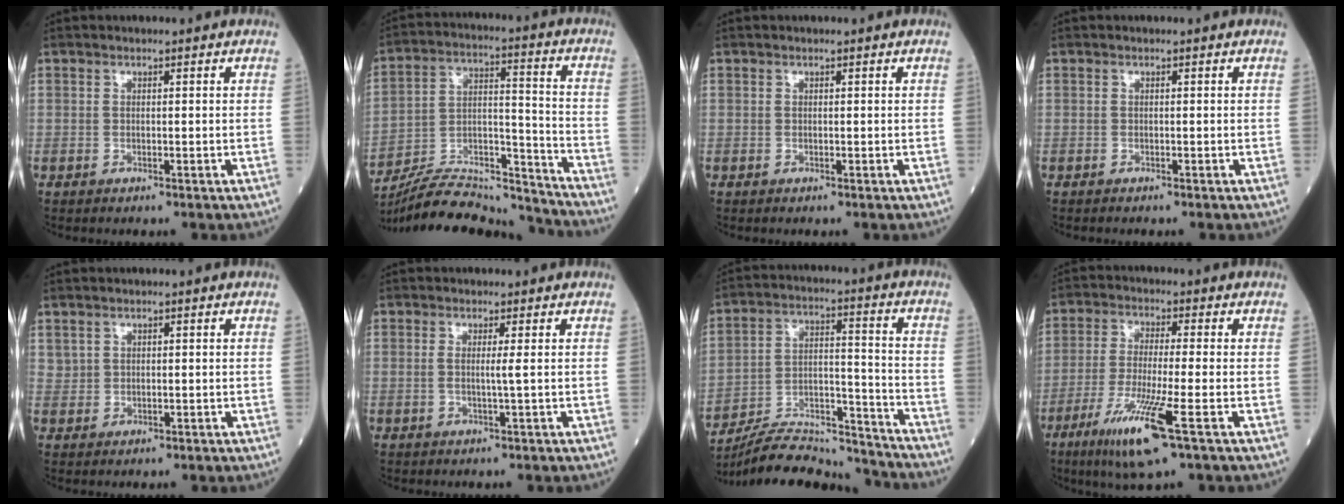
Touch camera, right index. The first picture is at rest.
{"total": 20.3, "force": [-19.7, 1.7, 4.6], "torque": [-0.103, 0.023, -0.316]}
{"total": 0.0}
{"total": 0.0}
{"total": 1.1, "force": [0.8, 0.8, 0.2], "torque": [0.005, -0.001, 0.013]}
{"total": 1.4, "force": [0.1, -0.5, 1.3], "torque": [-0.028, -0.001, -0.001]}
{"total": 18.5, "force": [-18.0, 1.7, 4.1], "torque": [-0.084, 0.023, -0.284]}
{"total": 10.7, "force": [-5.1, -0.2, 9.3], "torque": [-0.187, -0.032, -0.097]}